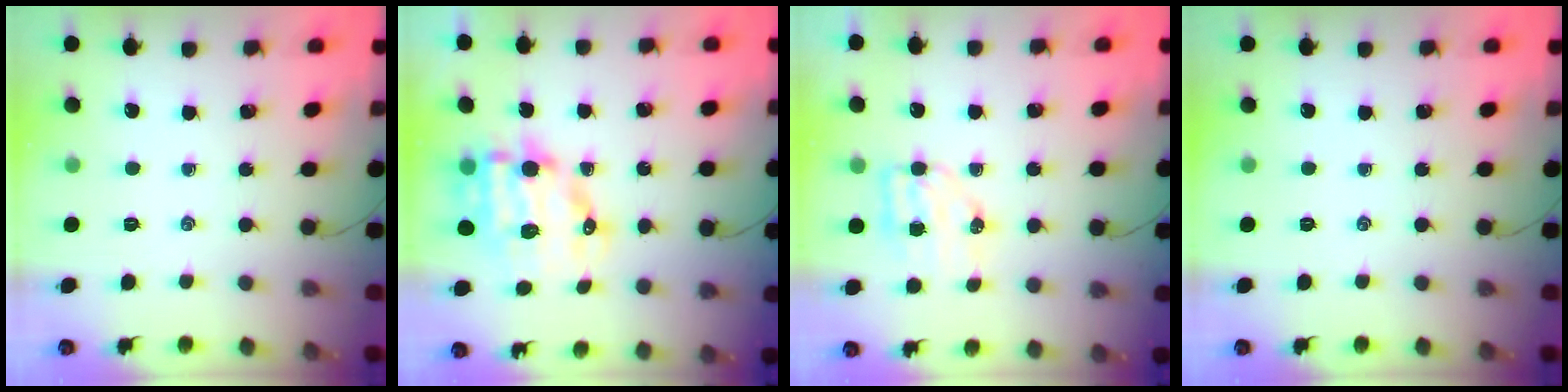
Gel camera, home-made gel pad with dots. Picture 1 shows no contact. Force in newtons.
{"total": 12.6, "press": 12.2, "slide": 2.7}
{"total": 6.6, "press": 6.6, "slide": 0.9}
{"total": 0.0}